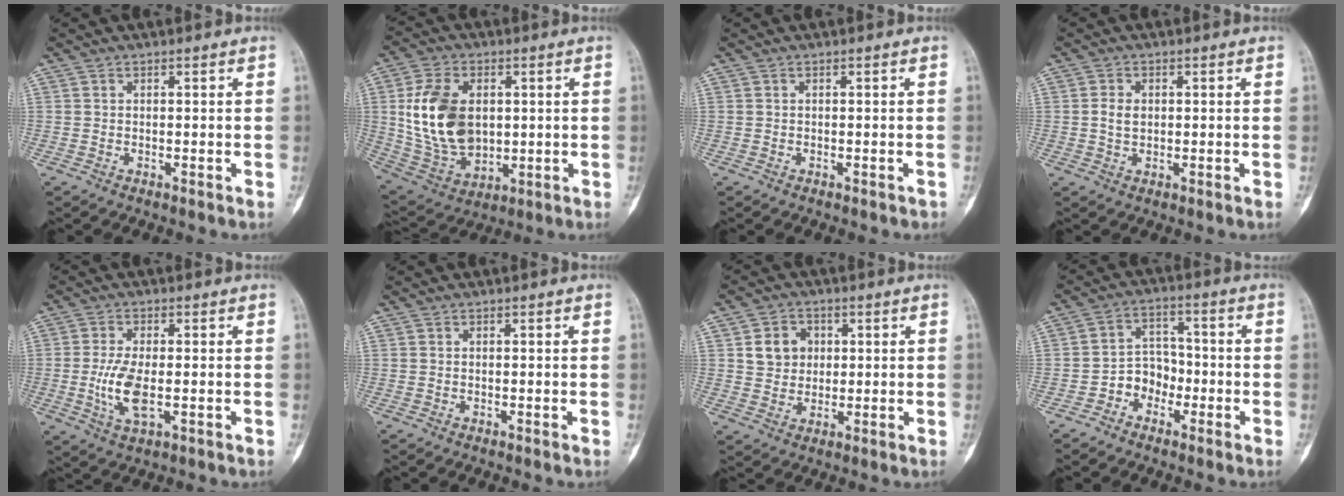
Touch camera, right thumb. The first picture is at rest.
{"total": 16.5, "force": [2.0, 10.9, 12.1], "torque": [-0.215, -0.008, 0.052]}
{"total": 0.6, "force": [-0.5, 0.2, 0.2], "torque": [-0.004, 0.004, -0.004]}
{"total": 2.8, "force": [0.2, 2.0, 1.9], "torque": [-0.031, 0.003, 0.004]}
{"total": 7.3, "force": [-1.1, 3.0, 6.6], "torque": [-0.143, -0.009, -0.018]}
{"total": 0.0}
{"total": 6.3, "force": [1.6, 5.5, 2.7], "torque": [-0.017, -0.003, 0.027]}
{"total": 6.0, "force": [-2.8, 4.8, 2.2], "torque": [-0.003, 0.033, -0.059]}